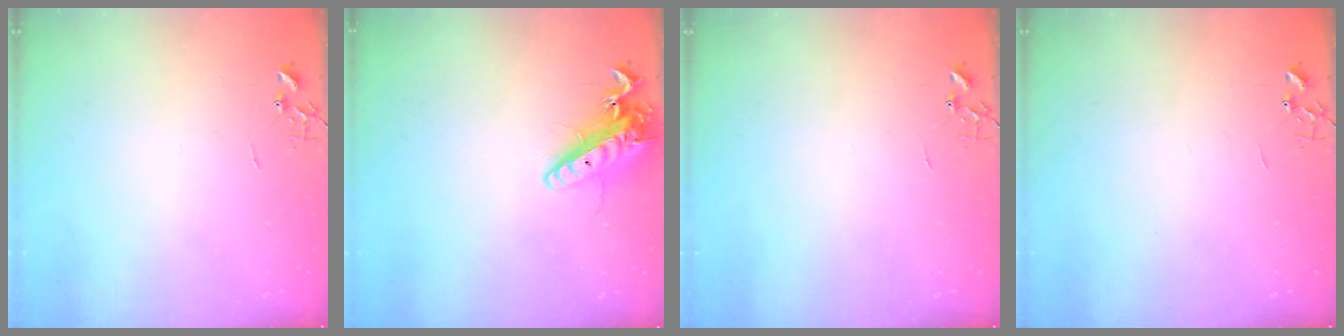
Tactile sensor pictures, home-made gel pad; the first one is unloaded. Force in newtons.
{"total": 14.7, "press": 14.4, "slide": 2.8}
{"total": 0.0}
{"total": 0.0}